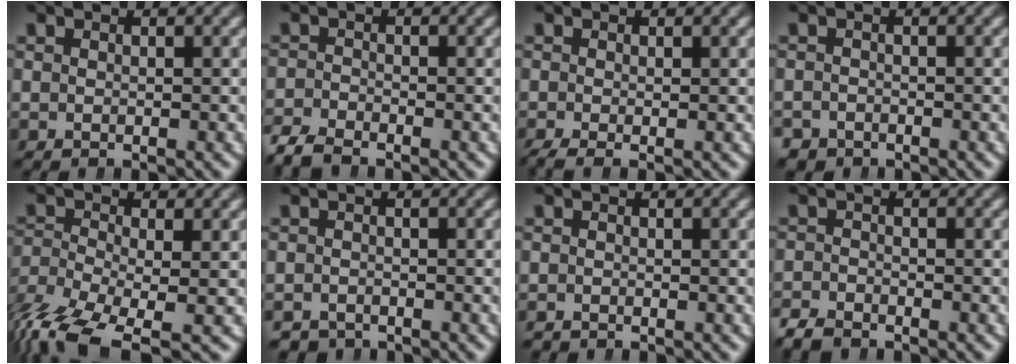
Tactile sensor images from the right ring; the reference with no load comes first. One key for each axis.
{"total": 2.4, "fx": -2.3, "fy": 0.5, "fz": 0.2, "tx": -0.004, "ty": -0.015, "tz": -0.040}
{"total": 1.9, "fx": -1.3, "fy": 0.9, "fz": 1.1, "tx": -0.024, "ty": -0.016, "tz": -0.014}
{"total": 2.2, "fx": -2.0, "fy": 1.0, "fz": -0.4, "tx": 0.005, "ty": -0.021, "tz": -0.028}
{"total": 7.0, "fx": -4.8, "fy": 3.1, "fz": 4.0, "tx": -0.102, "ty": -0.051, "tz": -0.053}
{"total": 2.2, "fx": -2.1, "fy": 0.4, "fz": -0.3, "tx": 0.002, "ty": -0.021, "tz": -0.030}
{"total": 0.7, "fx": -0.7, "fy": 0.0, "fz": -0.2, "tx": 0.002, "ty": -0.012, "tz": -0.007}
{"total": 2.1, "fx": -2.0, "fy": 0.5, "fz": -0.1, "tx": 0.000, "ty": -0.015, "tz": -0.035}